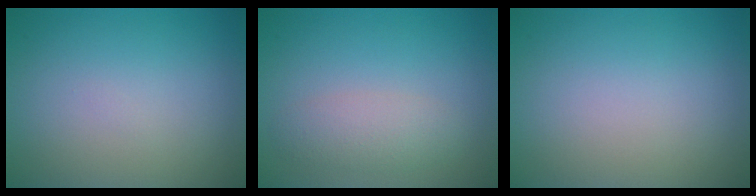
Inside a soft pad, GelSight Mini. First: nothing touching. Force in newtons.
{"total": 2.4, "press": 2.4, "slide": 0.2}
{"total": 0.0}